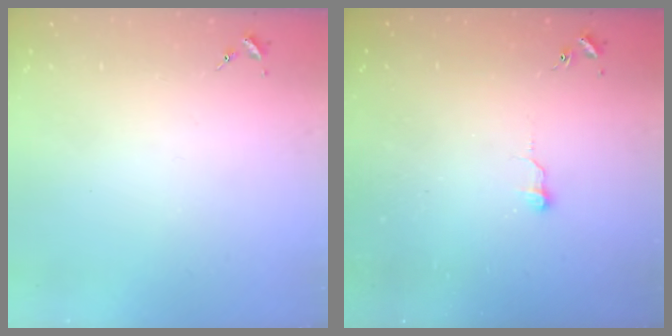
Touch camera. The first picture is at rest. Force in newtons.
{"total": 6.6, "press": 6.6, "slide": 0.4}